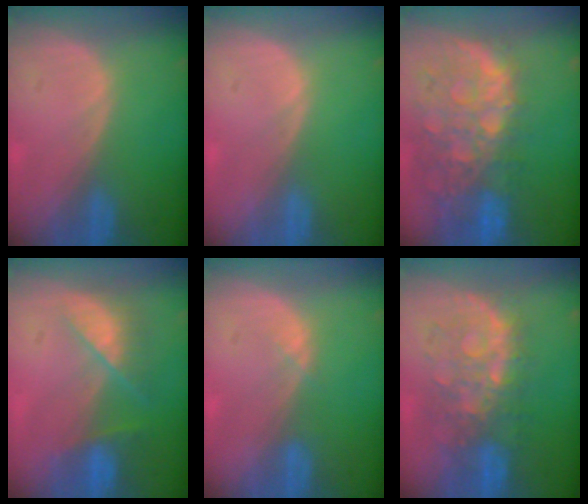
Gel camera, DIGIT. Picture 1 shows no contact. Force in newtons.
{"total": 0.0}
{"total": 13.0, "press": 10.7, "slide": 7.4}
{"total": 7.2, "press": 6.5, "slide": 3.2}
{"total": 0.9, "press": 0.9, "slide": 0.3}
{"total": 9.1, "press": 8.6, "slide": 2.9}